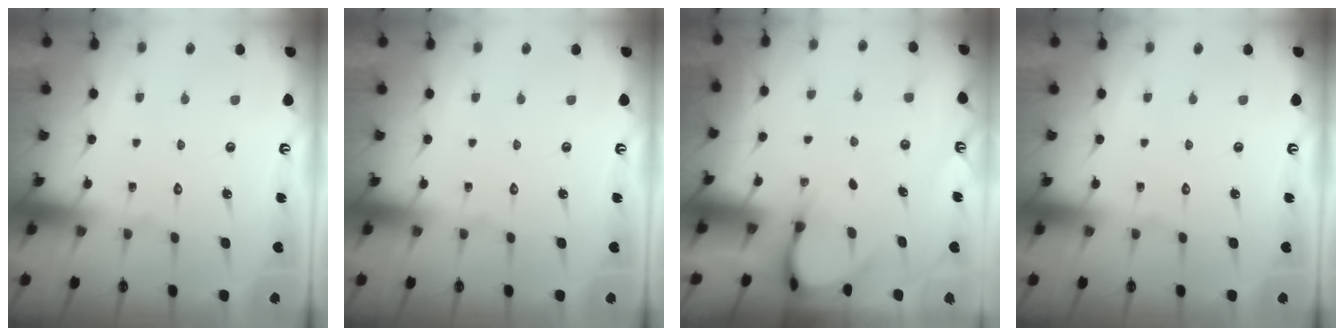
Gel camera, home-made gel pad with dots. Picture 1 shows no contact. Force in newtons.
{"total": 0.0}
{"total": 3.9, "press": 3.9, "slide": 0.3}
{"total": 0.0}